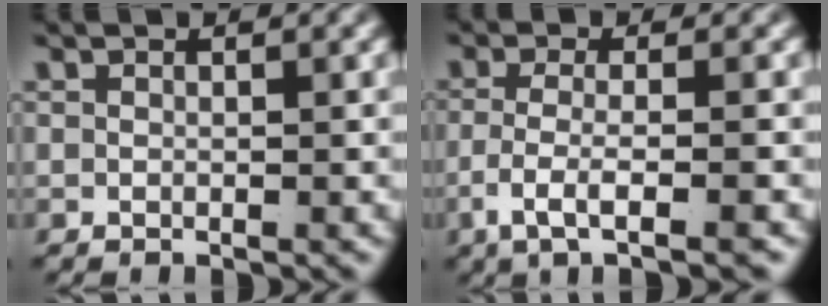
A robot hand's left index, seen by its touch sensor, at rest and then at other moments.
{"total": 4.4, "force": [-2.0, 0.8, 3.8], "torque": [-0.077, -0.021, -0.024]}